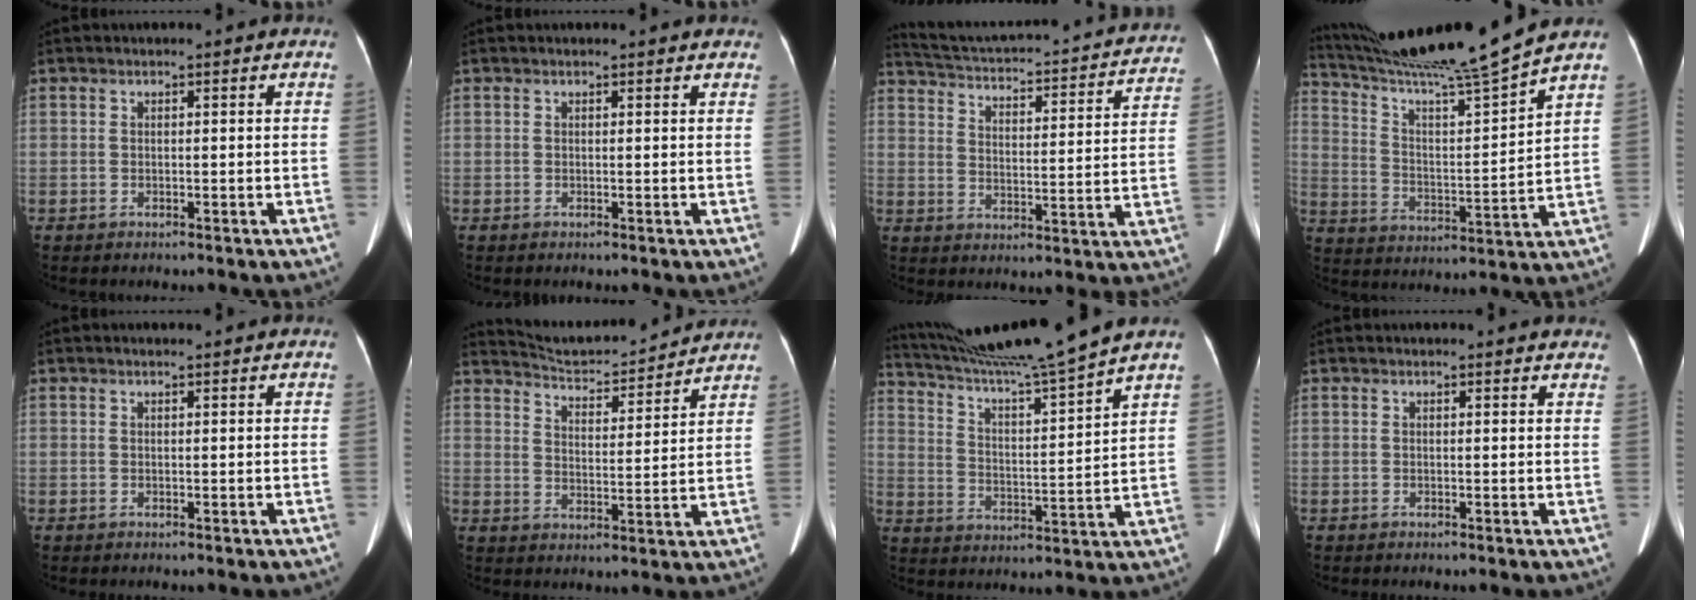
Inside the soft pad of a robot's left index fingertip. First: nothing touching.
{"total": 3.9, "force": [3.6, 0.8, 1.3], "torque": [-0.017, 0.019, 0.032]}
{"total": 24.3, "force": [21.9, 4.2, 9.8], "torque": [-0.158, -0.026, 0.277]}
{"total": 17.2, "force": [15.2, -3.1, 7.4], "torque": [-0.134, -0.031, 0.252]}
{"total": 1.1, "force": [1.0, -0.1, 0.5], "torque": [-0.009, 0.008, 0.019]}
{"total": 12.7, "force": [12.3, 1.0, 2.7], "torque": [-0.050, 0.006, 0.182]}
{"total": 16.4, "force": [14.6, -3.1, 6.8], "torque": [-0.123, -0.028, 0.239]}
{"total": 8.3, "force": [7.7, 1.5, 2.5], "torque": [-0.015, 0.006, 0.066]}